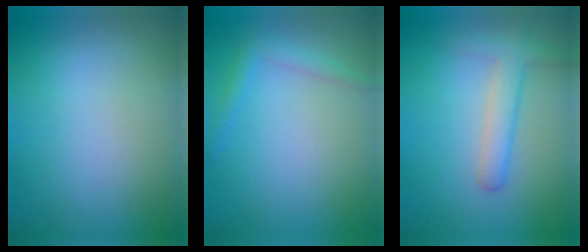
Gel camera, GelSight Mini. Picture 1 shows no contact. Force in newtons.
{"total": 1.6, "press": 1.6, "slide": 0.1}
{"total": 2.7, "press": 2.7, "slide": 0.1}